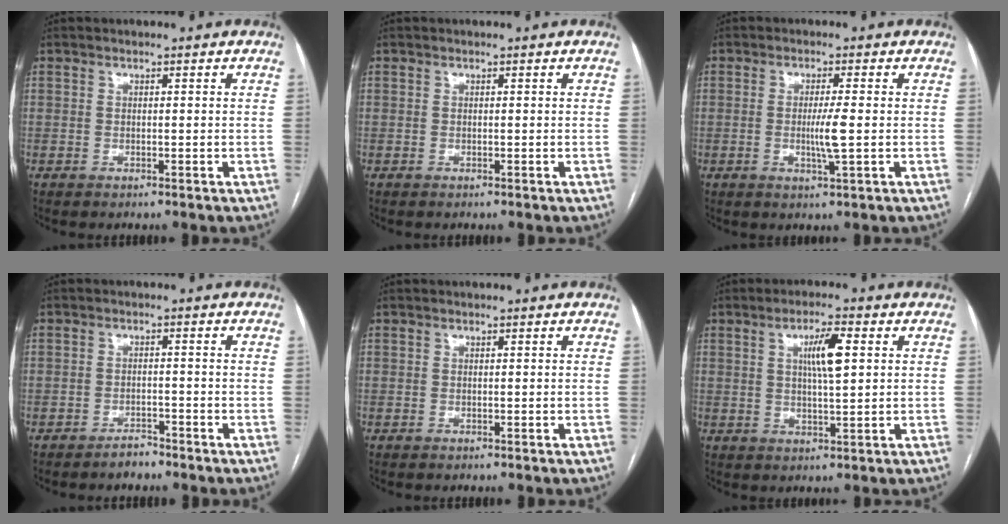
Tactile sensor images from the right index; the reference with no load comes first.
{"total": 0.0}
{"total": 4.1, "force": [-0.5, -0.2, 4.0], "torque": [-0.078, -0.008, -0.009]}
{"total": 2.3, "force": [-2.1, 0.8, 0.6], "torque": [-0.009, 0.002, -0.033]}
{"total": 0.0}
{"total": 6.0, "force": [1.7, 0.8, 5.7], "torque": [-0.101, 0.005, 0.029]}